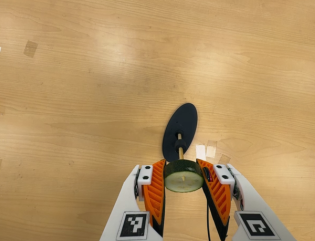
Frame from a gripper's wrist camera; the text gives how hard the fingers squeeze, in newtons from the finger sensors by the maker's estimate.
{"total": 10.2, "left": 10.1, "right": 10.3}